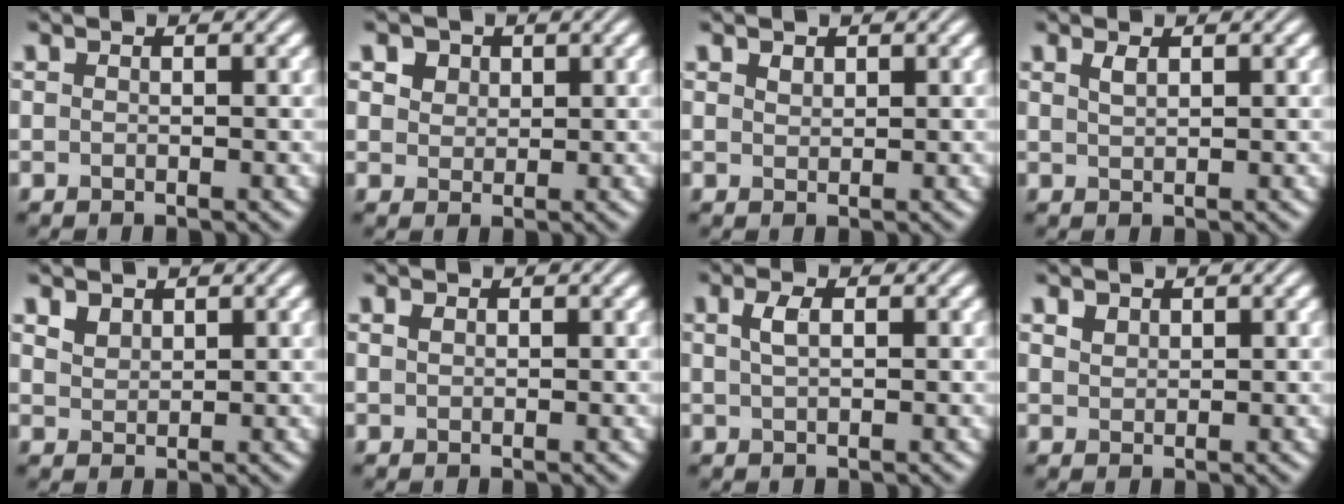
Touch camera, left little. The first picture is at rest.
{"total": 4.6, "force": [2.7, 3.0, 2.1], "torque": [-0.057, 0.008, 0.038]}
{"total": 0.9, "force": [0.7, 0.5, 0.3], "torque": [-0.007, 0.000, 0.015]}
{"total": 1.1, "force": [0.7, 0.3, 0.7], "torque": [-0.016, 0.002, 0.016]}
{"total": 1.5, "force": [1.2, 0.9, 0.4], "torque": [-0.013, -0.002, 0.024]}
{"total": 0.6, "force": [0.3, 0.4, 0.3], "torque": [-0.009, 0.001, 0.009]}
{"total": 1.7, "force": [0.6, 0.7, 1.4], "torque": [-0.032, 0.005, 0.012]}
{"total": 1.1, "force": [0.9, 0.7, 0.3], "torque": [-0.008, 0.001, 0.019]}